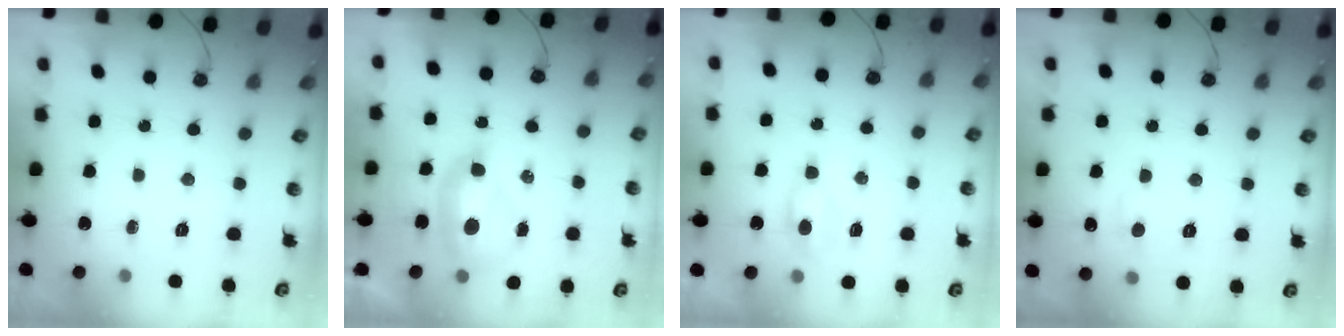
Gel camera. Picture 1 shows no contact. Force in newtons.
{"total": 2.5, "press": 2.4, "slide": 0.6}
{"total": 0.5, "press": 0.3, "slide": 0.5}
{"total": 0.7, "press": 0.2, "slide": 0.7}